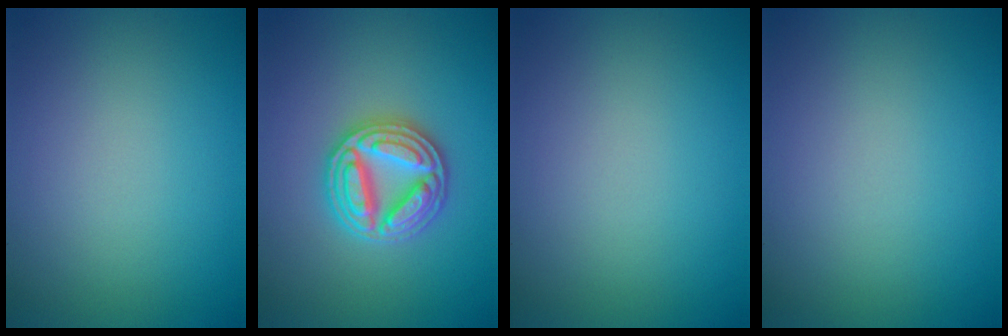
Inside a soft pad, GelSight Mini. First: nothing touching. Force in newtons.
{"total": 4.5, "press": 4.4, "slide": 0.7}
{"total": 0.0}
{"total": 0.0}